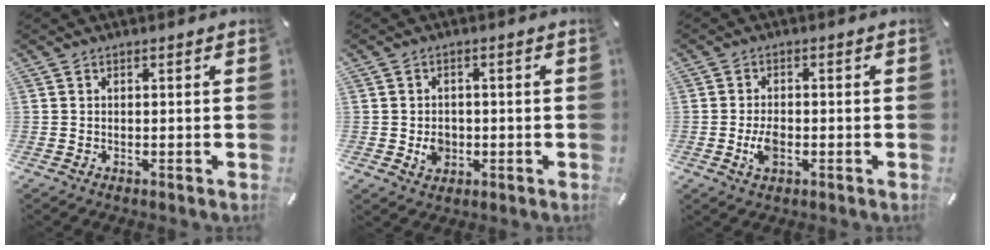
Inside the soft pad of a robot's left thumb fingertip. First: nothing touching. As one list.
[{"total": 4.6, "force": [-0.7, 4.1, 2.1], "torque": [-0.021, 0.000, -0.012]}, {"total": 4.4, "force": [-1.2, 2.6, 3.4], "torque": [-0.079, -0.001, -0.023]}]